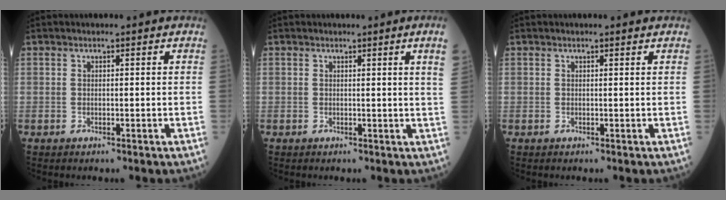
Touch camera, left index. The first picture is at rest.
{"total": 2.7, "force": [1.7, -1.0, 1.9], "torque": [-0.026, -0.018, 0.013]}
{"total": 1.4, "force": [1.3, 0.2, 0.5], "torque": [-0.011, 0.005, 0.015]}